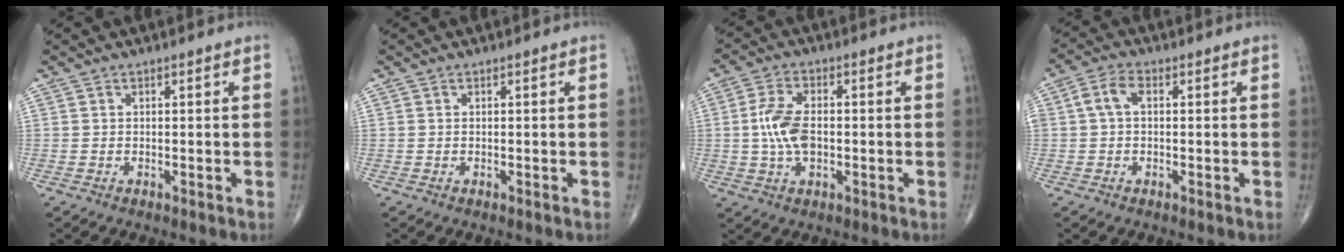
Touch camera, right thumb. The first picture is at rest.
{"total": 0.0}
{"total": 7.8, "force": [-0.4, 4.3, 6.5], "torque": [-0.132, 0.006, -0.009]}
{"total": 4.2, "force": [0.5, 2.5, 3.3], "torque": [-0.070, 0.017, 0.006]}